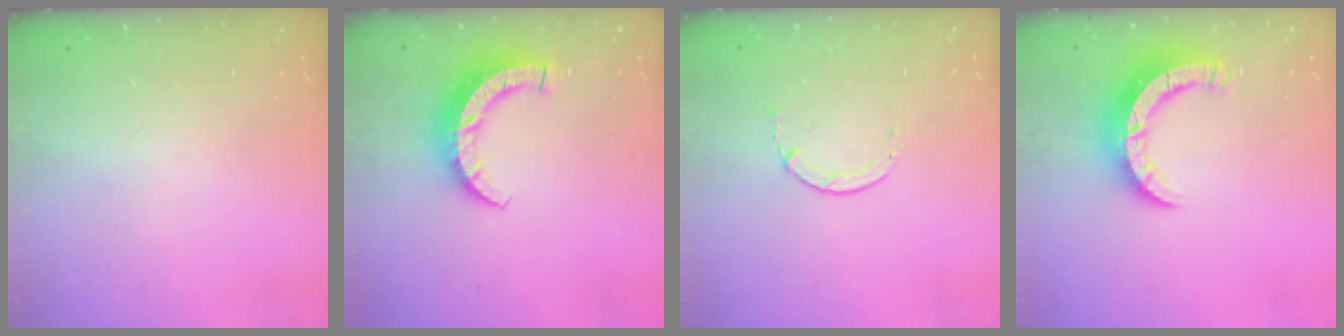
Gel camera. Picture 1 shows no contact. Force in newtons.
{"total": 9.0, "press": 8.9, "slide": 1.0}
{"total": 1.7, "press": 1.6, "slide": 0.2}
{"total": 8.6, "press": 8.5, "slide": 0.8}